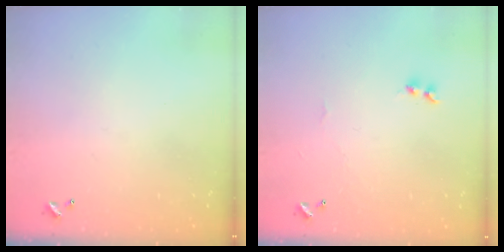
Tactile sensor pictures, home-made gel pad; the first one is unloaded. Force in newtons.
{"total": 2.0, "press": 1.9, "slide": 0.6}